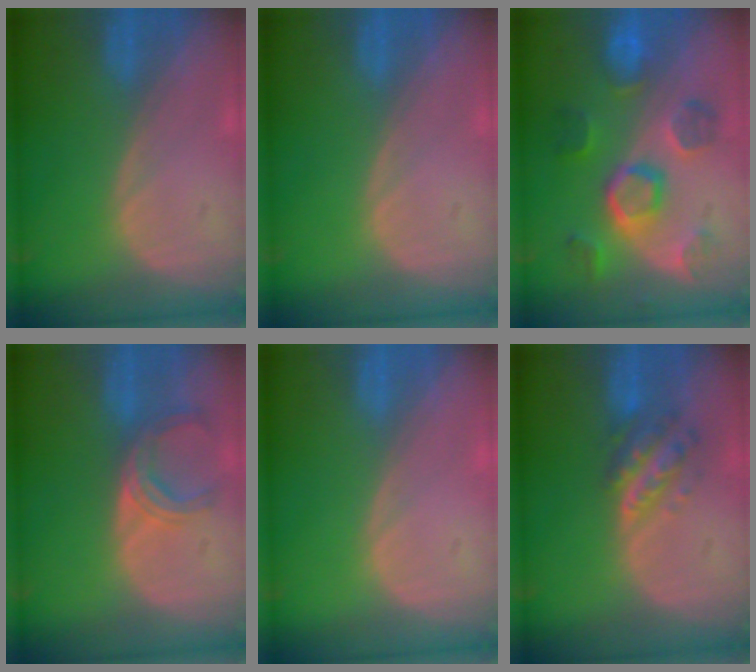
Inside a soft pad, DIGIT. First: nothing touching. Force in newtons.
{"total": 0.0}
{"total": 8.9, "press": 8.9, "slide": 0.7}
{"total": 4.9, "press": 4.6, "slide": 1.6}
{"total": 0.0}
{"total": 5.8, "press": 5.3, "slide": 2.4}